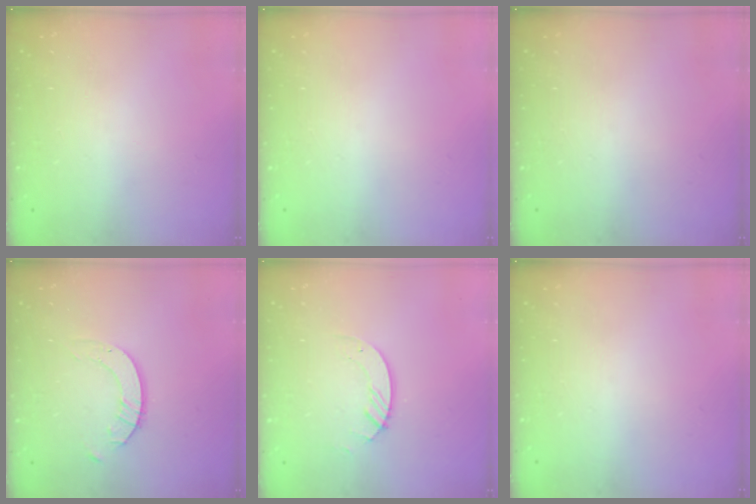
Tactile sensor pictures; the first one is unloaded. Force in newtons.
{"total": 0.0}
{"total": 0.0}
{"total": 2.7, "press": 2.7, "slide": 0.2}
{"total": 2.9, "press": 2.9, "slide": 0.3}
{"total": 0.0}